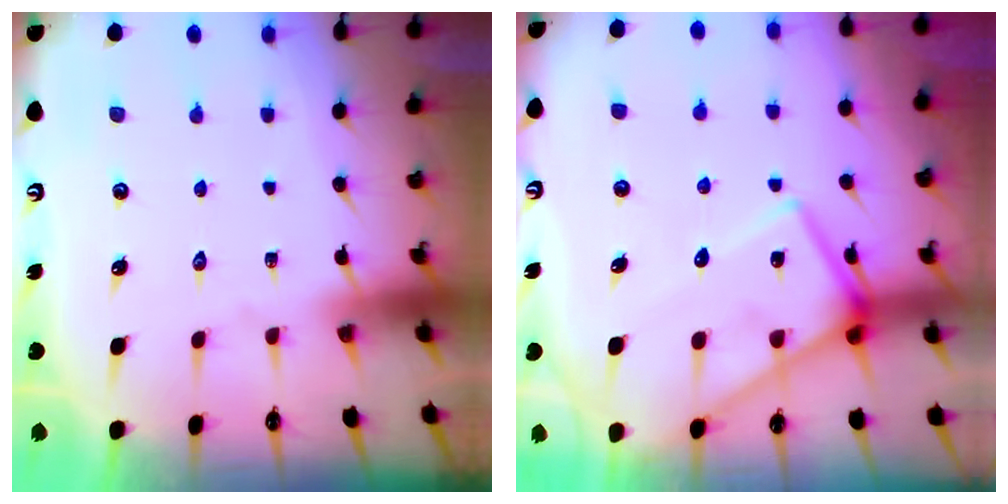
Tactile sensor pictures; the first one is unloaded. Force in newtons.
{"total": 14.1, "press": 14.1, "slide": 1.4}